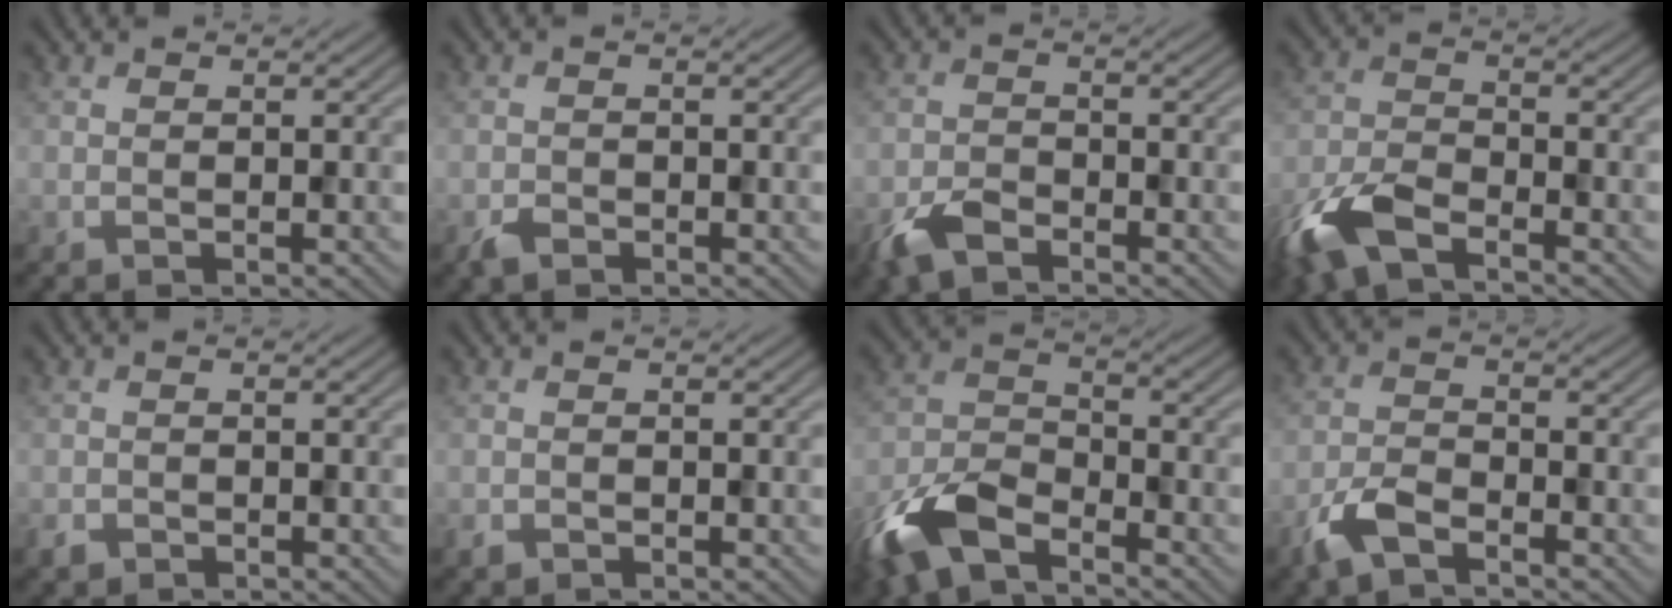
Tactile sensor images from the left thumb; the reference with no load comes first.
{"total": 1.6, "force": [-1.1, 0.9, 0.7], "torque": [-0.015, -0.002, -0.025]}
{"total": 4.2, "force": [-3.0, 1.9, 2.3], "torque": [-0.046, -0.004, -0.067]}
{"total": 8.3, "force": [-5.5, 3.2, 5.3], "torque": [-0.124, -0.012, -0.124]}
{"total": 1.1, "force": [-0.8, 0.7, 0.3], "torque": [-0.006, -0.002, -0.018]}
{"total": 0.7, "force": [-0.5, 0.4, 0.2], "torque": [-0.003, -0.002, -0.010]}
{"total": 10.2, "force": [-7.0, 4.1, 6.2], "torque": [-0.138, -0.014, -0.156]}
{"total": 4.5, "force": [-3.1, 1.6, 2.8], "torque": [-0.065, -0.004, -0.075]}